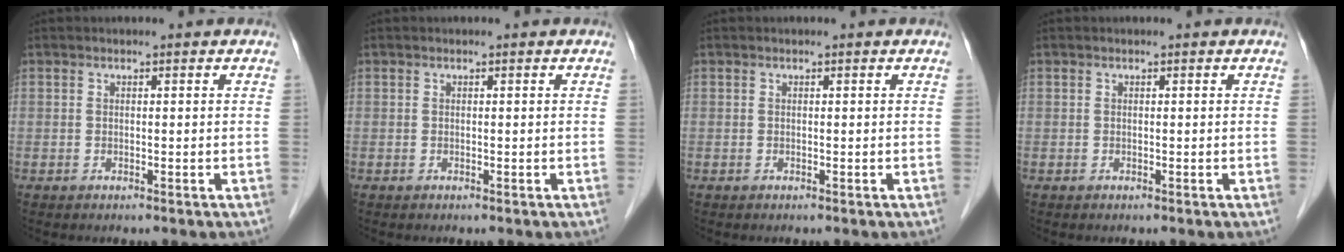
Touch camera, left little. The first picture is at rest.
{"total": 0.0}
{"total": 0.0}
{"total": 0.0}